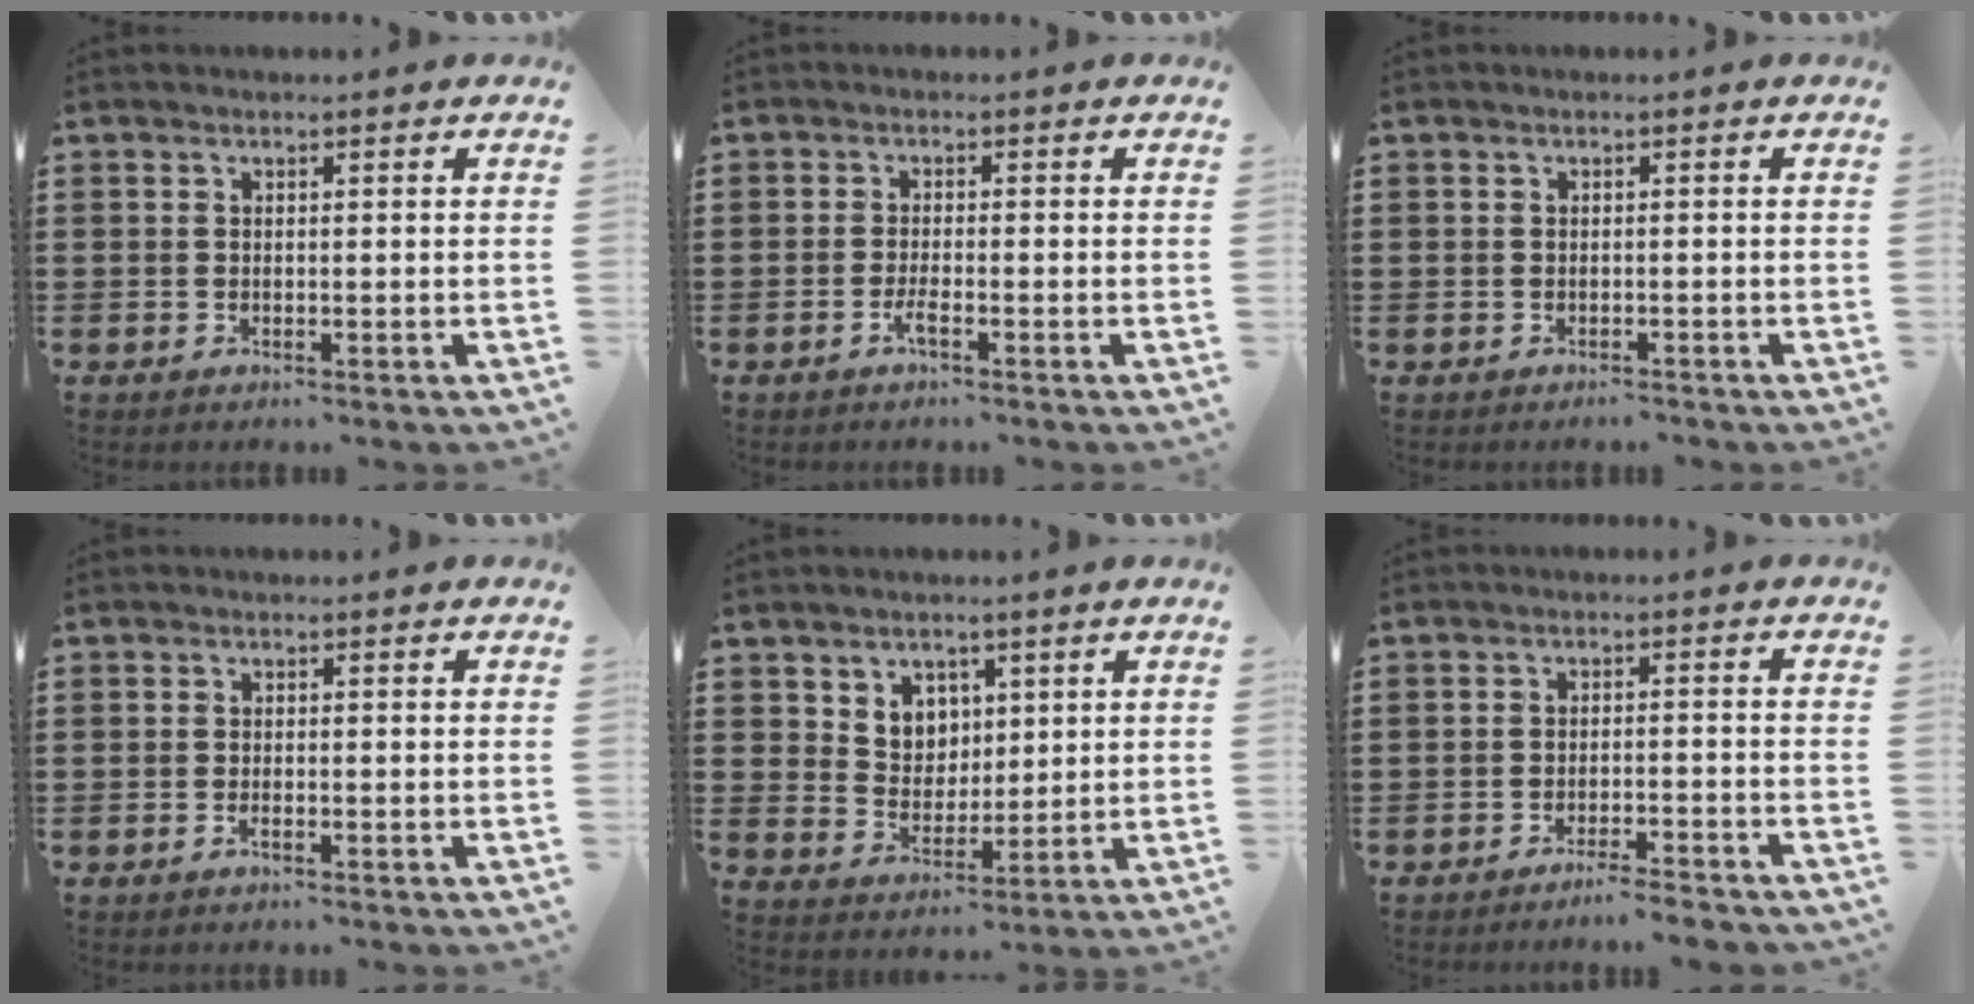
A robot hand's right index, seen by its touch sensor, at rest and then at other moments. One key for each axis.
{"total": 1.9, "fx": -1.1, "fy": 0.2, "fz": 1.6, "tx": -0.035, "ty": -0.005, "tz": -0.022}
{"total": 0.8, "fx": -0.7, "fy": 0.4, "fz": -0.1, "tx": -0.001, "ty": 0.004, "tz": -0.017}
{"total": 0.8, "fx": -0.5, "fy": 0.1, "fz": 0.6, "tx": -0.013, "ty": -0.004, "tz": -0.008}
{"total": 4.9, "fx": 2.8, "fy": 3.9, "fz": 0.6, "tx": -0.026, "ty": 0.002, "tz": 0.050}
{"total": 3.0, "fx": -2.8, "fy": -0.2, "fz": 1.0, "tx": -0.019, "ty": 0.000, "tz": -0.057}